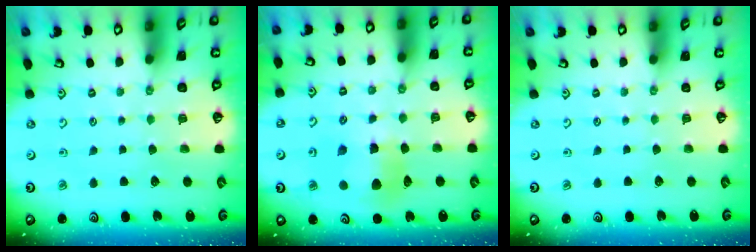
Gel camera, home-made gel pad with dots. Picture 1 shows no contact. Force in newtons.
{"total": 11.2, "press": 11.1, "slide": 0.7}
{"total": 0.0}